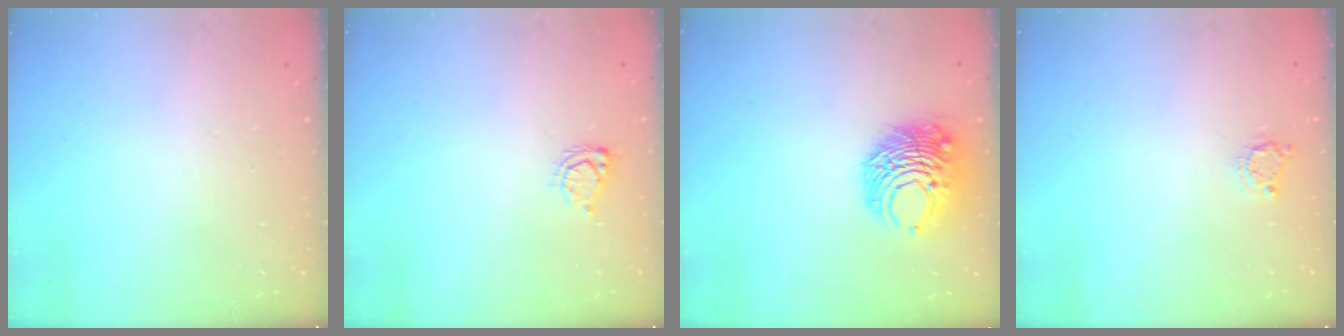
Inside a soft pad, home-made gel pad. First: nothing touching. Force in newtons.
{"total": 5.0, "press": 4.9, "slide": 0.5}
{"total": 10.4, "press": 10.4, "slide": 0.6}
{"total": 3.8, "press": 3.7, "slide": 0.5}